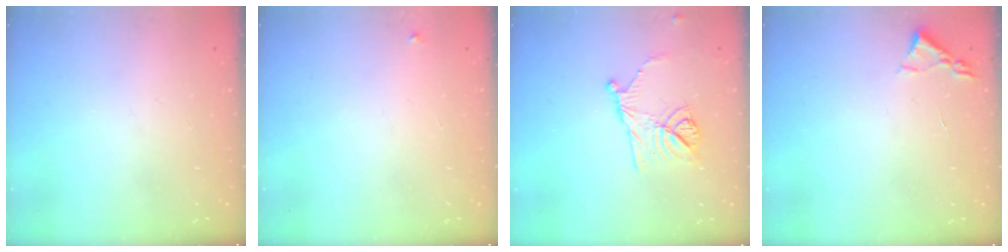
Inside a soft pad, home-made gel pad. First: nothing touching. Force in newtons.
{"total": 2.7, "press": 2.7, "slide": 0.2}
{"total": 11.2, "press": 10.9, "slide": 2.3}
{"total": 2.2, "press": 2.2, "slide": 0.3}